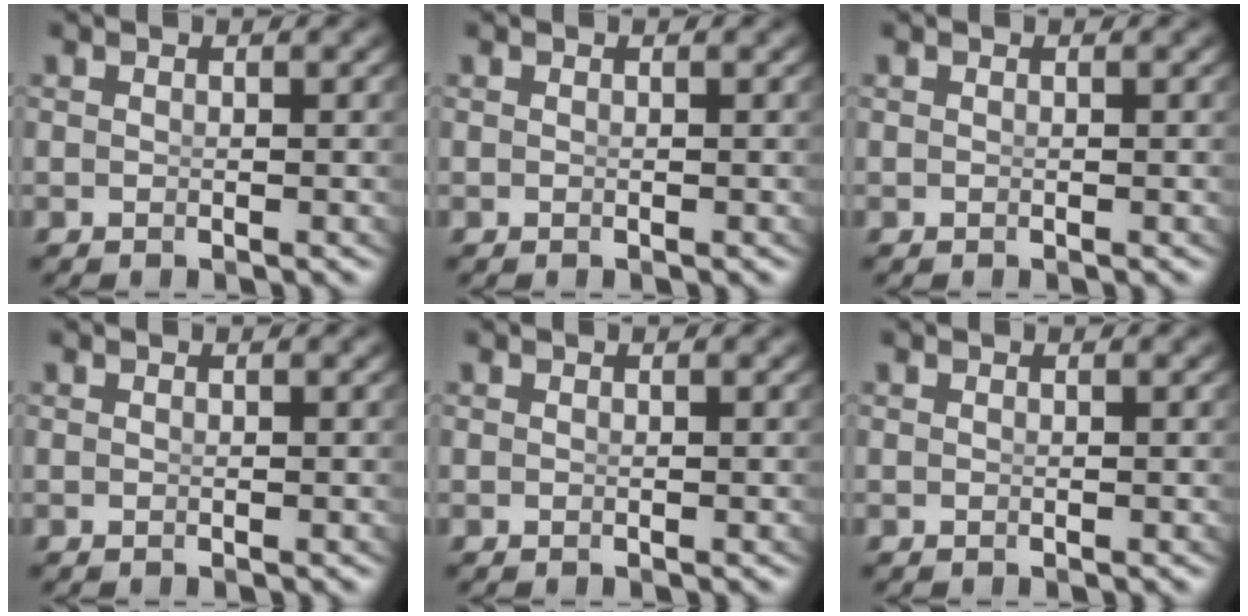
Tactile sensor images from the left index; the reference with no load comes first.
{"total": 0.0}
{"total": 0.0}
{"total": 0.0}
{"total": 0.0}
{"total": 0.0}